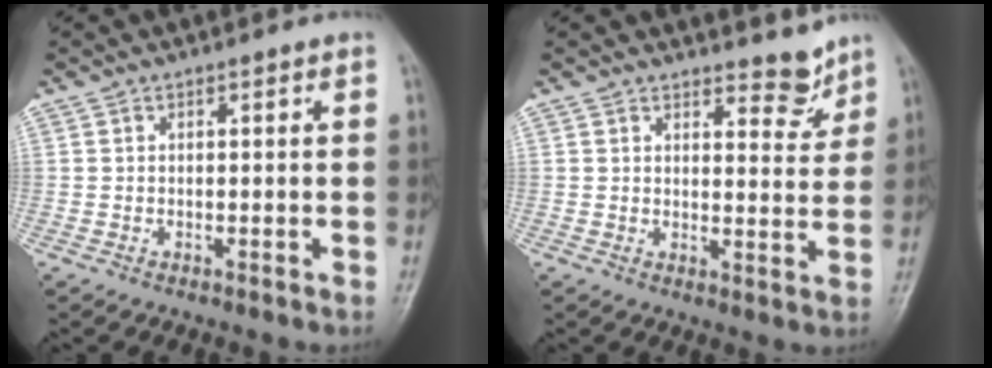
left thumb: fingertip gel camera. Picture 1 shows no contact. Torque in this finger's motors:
{"motor_torque": [-0.27, -0.42, -0.06, -0.12, 0.03]}